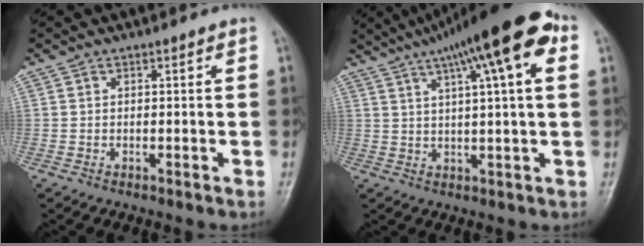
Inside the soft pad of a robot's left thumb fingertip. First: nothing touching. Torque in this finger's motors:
{"motor_torque": [0.66, 0.86, 1.77, -1.00, 0.34]}